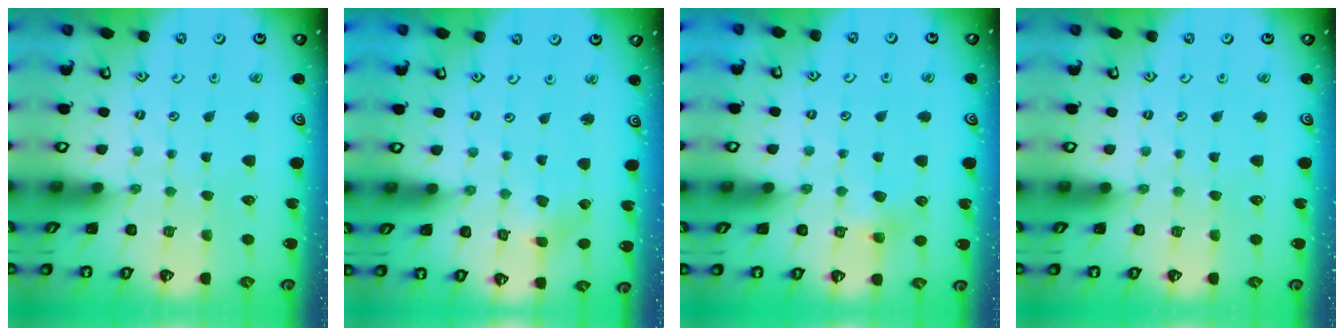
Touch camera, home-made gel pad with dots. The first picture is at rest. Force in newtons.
{"total": 3.0, "press": 2.9, "slide": 0.5}
{"total": 4.4, "press": 4.3, "slide": 0.9}
{"total": 0.0}